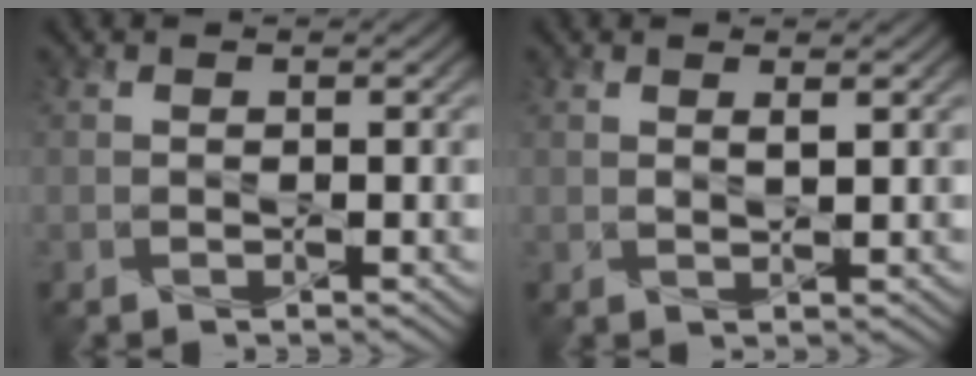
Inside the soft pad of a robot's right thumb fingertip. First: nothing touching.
{"total": 1.1, "force": [0.7, 0.2, 0.9], "torque": [-0.020, -0.001, 0.014]}